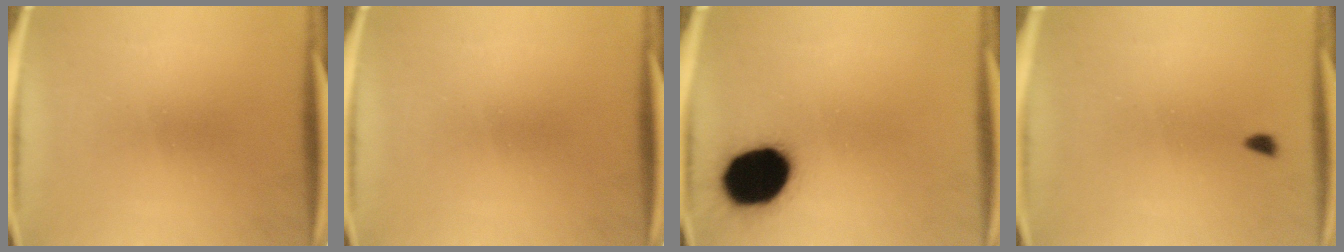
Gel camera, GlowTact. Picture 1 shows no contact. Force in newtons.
{"total": 0.0}
{"total": 18.8}
{"total": 1.1}